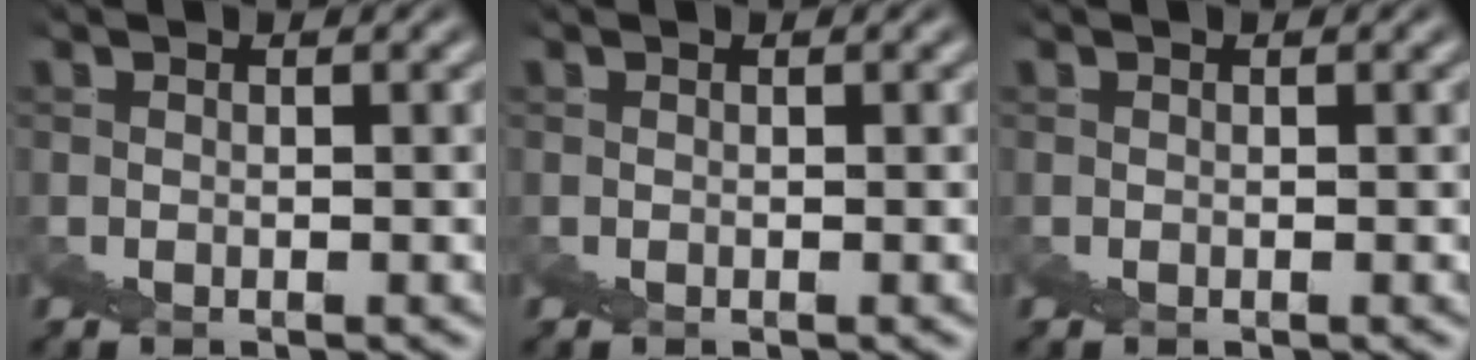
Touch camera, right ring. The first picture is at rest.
{"total": 0.0}
{"total": 0.0}